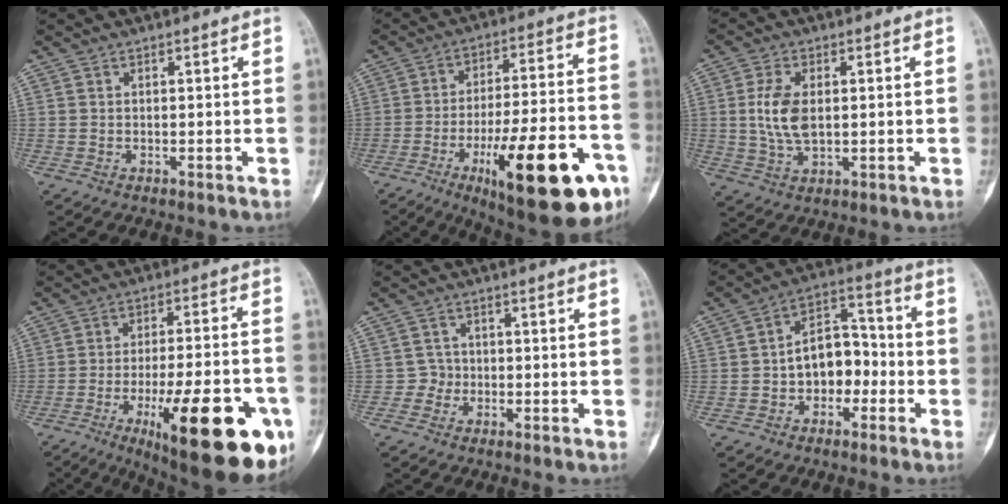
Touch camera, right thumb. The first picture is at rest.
{"total": 25.3, "force": [-11.1, 7.4, 21.5], "torque": [-0.281, 0.047, -0.154]}
{"total": 8.0, "force": [0.7, 4.4, 6.6], "torque": [-0.136, -0.005, 0.018]}
{"total": 27.1, "force": [-11.1, 8.2, 23.3], "torque": [-0.279, 0.033, -0.150]}
{"total": 2.2, "force": [-0.7, 2.1, 0.0], "torque": [0.017, 0.011, -0.019]}
{"total": 10.4, "force": [-2.0, 7.2, 7.2], "torque": [-0.078, 0.045, -0.044]}